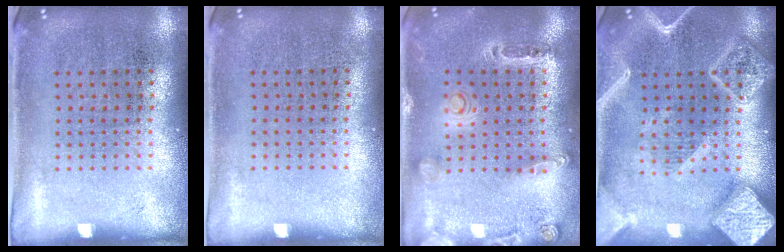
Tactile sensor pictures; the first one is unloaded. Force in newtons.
{"total": 0.0}
{"total": 0.8, "press": 0.7, "slide": 0.3}
{"total": 3.2, "press": 3.2, "slide": 0.4}